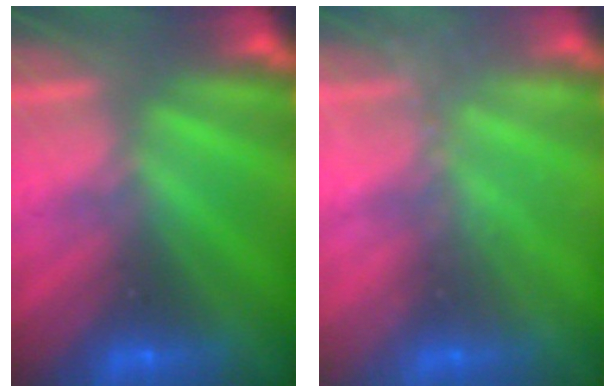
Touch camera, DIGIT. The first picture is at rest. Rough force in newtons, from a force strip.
{"total": 2.0}